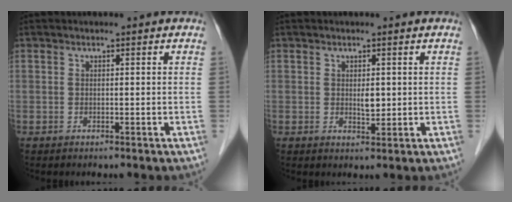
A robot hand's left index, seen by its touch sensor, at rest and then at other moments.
{"total": 1.6, "force": [-0.2, 0.7, 1.4], "torque": [-0.025, -0.010, 0.000]}